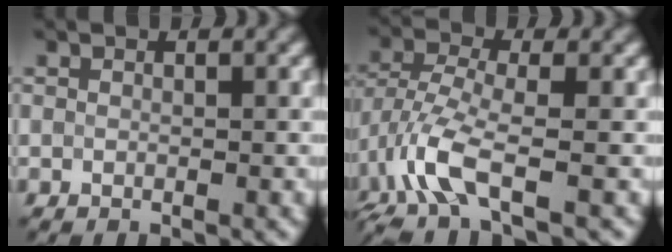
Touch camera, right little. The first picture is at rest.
{"total": 6.2, "force": [-2.7, 2.2, 5.1], "torque": [-0.122, -0.004, -0.067]}